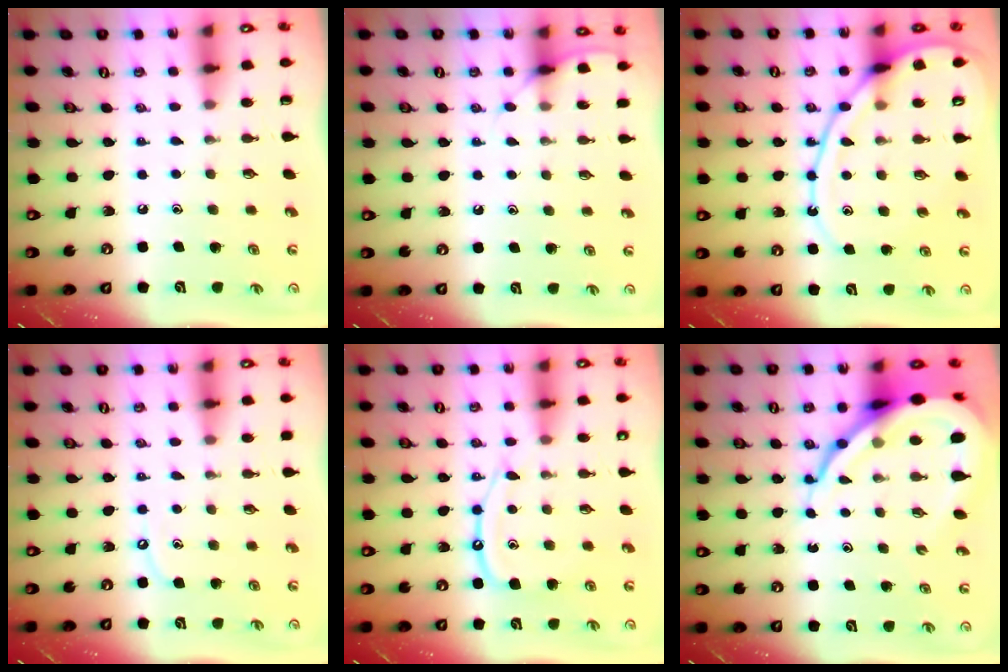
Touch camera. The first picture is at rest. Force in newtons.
{"total": 6.6, "press": 6.6, "slide": 0.8}
{"total": 14.0, "press": 14.0, "slide": 1.4}
{"total": 3.8, "press": 3.8, "slide": 0.3}
{"total": 11.4, "press": 11.4, "slide": 1.2}
{"total": 15.6, "press": 15.5, "slide": 1.7}